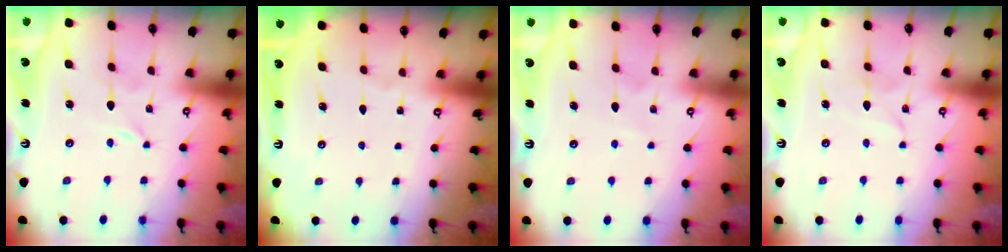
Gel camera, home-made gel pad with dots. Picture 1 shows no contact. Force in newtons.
{"total": 0.0}
{"total": 3.9, "press": 3.9, "slide": 0.4}
{"total": 2.2, "press": 2.2, "slide": 0.2}